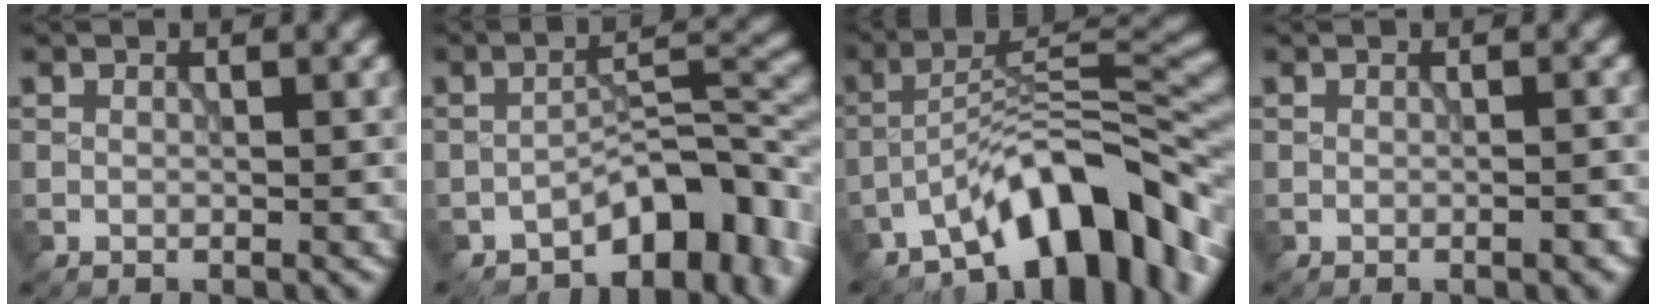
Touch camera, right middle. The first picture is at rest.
{"total": 7.8, "force": [-4.8, 3.4, 5.1], "torque": [-0.049, 0.009, -0.081]}
{"total": 11.3, "force": [-7.2, 4.2, 7.7], "torque": [-0.096, 0.015, -0.138]}
{"total": 1.1, "force": [-0.5, 0.3, 0.9], "torque": [-0.012, 0.001, -0.008]}